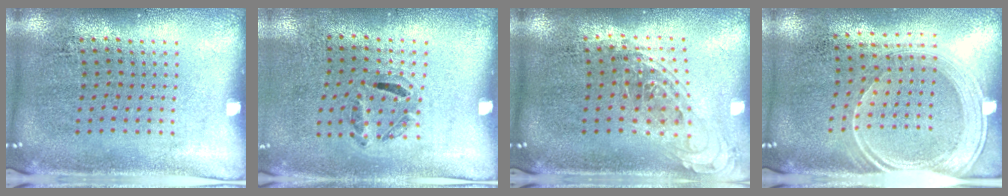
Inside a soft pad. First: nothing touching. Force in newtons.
{"total": 1.2, "press": 0.6, "slide": 1.0}
{"total": 0.9, "press": 0.9, "slide": 0.3}
{"total": 1.9, "press": 1.6, "slide": 1.1}